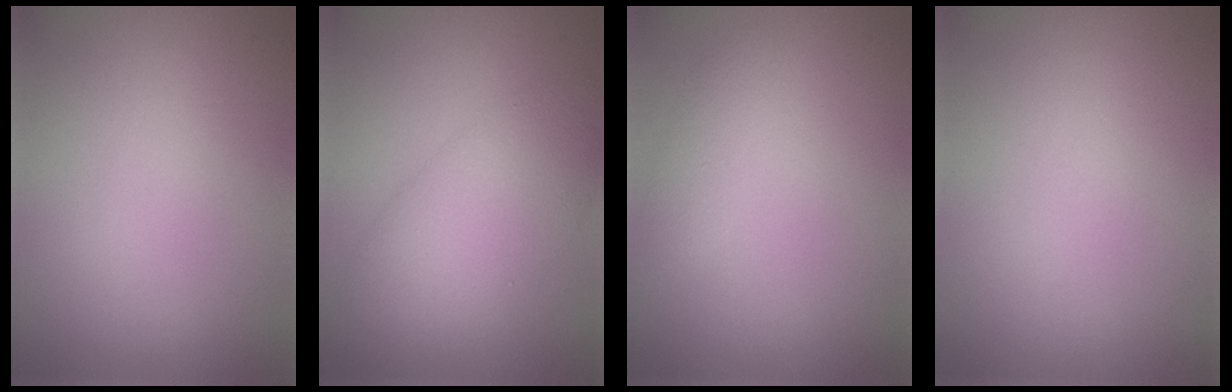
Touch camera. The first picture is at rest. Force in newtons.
{"total": 6.2, "press": 6.2, "slide": 0.1}
{"total": 1.4, "press": 1.4, "slide": 0.1}
{"total": 0.0}